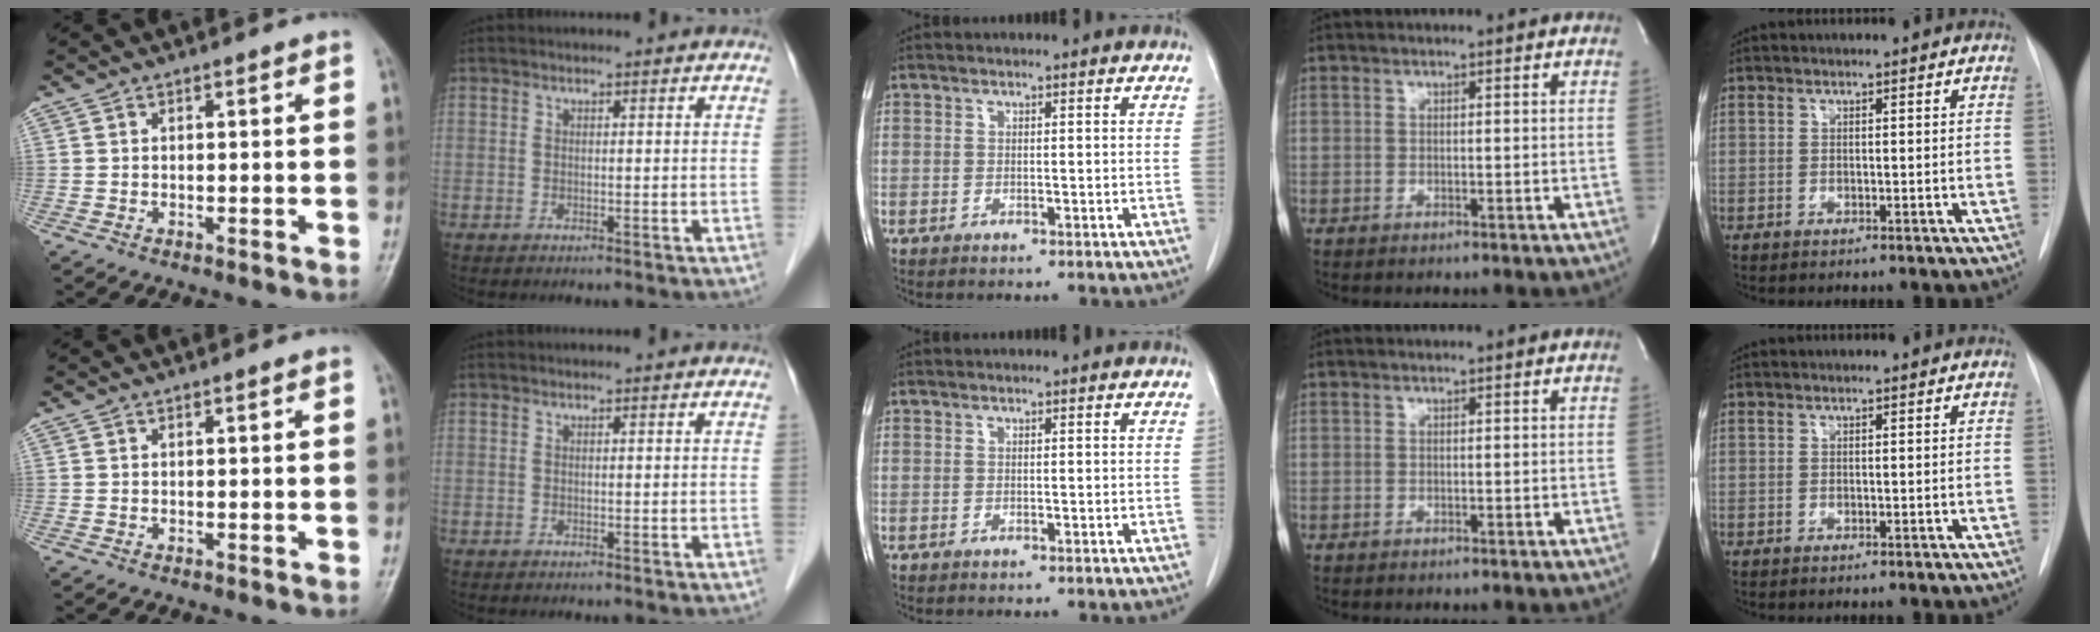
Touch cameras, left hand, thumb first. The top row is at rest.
{}